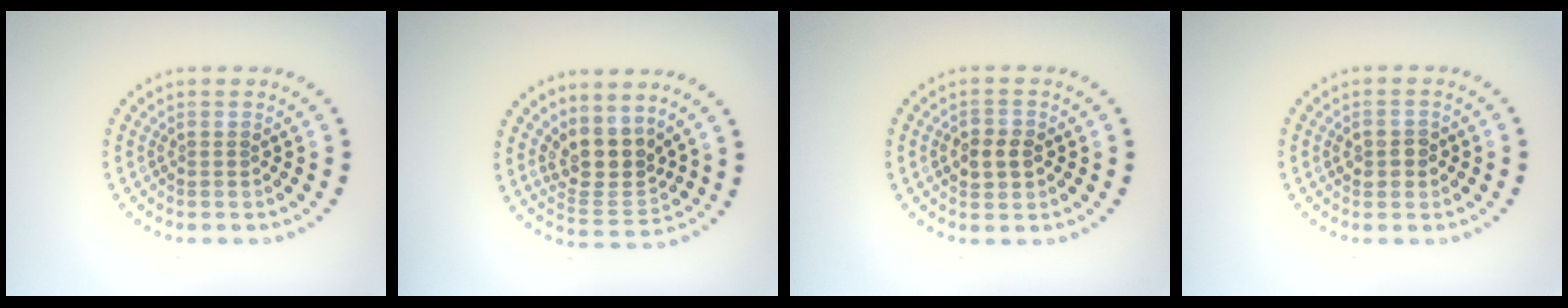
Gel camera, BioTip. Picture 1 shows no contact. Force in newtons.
{"total": 3.8, "press": 3.1, "slide": 2.2}
{"total": 2.4, "press": 2.4, "slide": 0.3}
{"total": 1.8, "press": 1.8, "slide": 0.1}